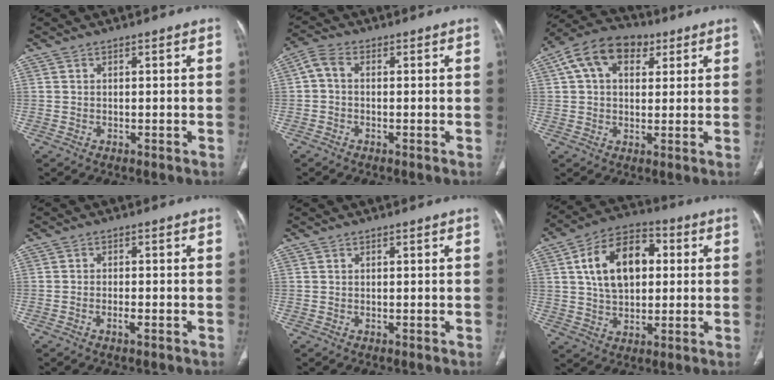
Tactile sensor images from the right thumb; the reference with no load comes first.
{"total": 3.3, "force": [-0.2, 2.0, 2.6], "torque": [-0.051, 0.010, -0.013]}
{"total": 12.6, "force": [4.7, 8.4, 8.1], "torque": [-0.124, 0.018, 0.073]}
{"total": 1.6, "force": [-0.9, 0.5, 1.2], "torque": [-0.024, 0.007, -0.015]}
{"total": 0.0}
{"total": 15.1, "force": [3.1, 9.5, 11.4], "torque": [-0.170, 0.014, 0.047]}